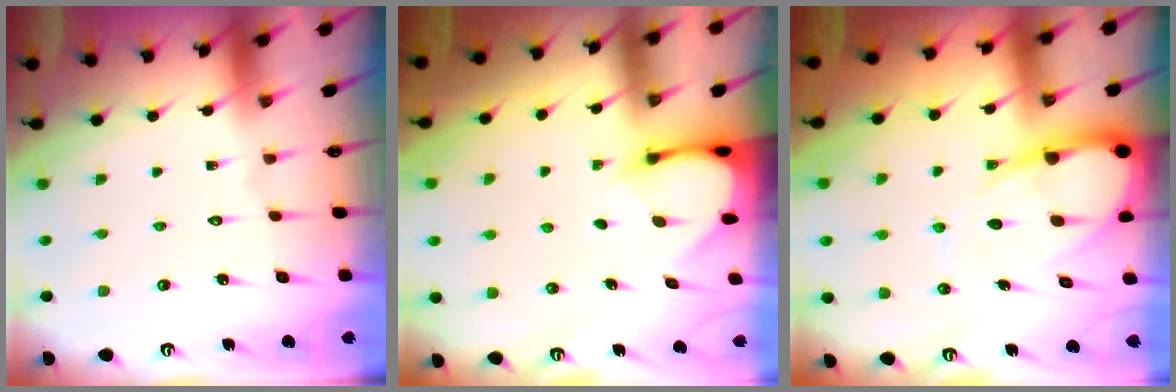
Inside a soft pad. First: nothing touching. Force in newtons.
{"total": 3.0, "press": 3.0, "slide": 0.2}
{"total": 10.7, "press": 10.6, "slide": 1.2}